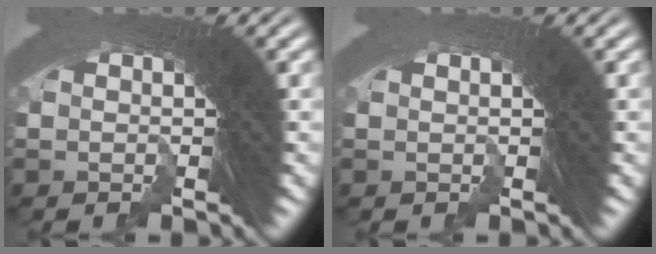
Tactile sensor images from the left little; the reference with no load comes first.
{"total": 0.6, "force": [-0.3, -0.4, -0.4], "torque": [0.005, -0.004, -0.002]}